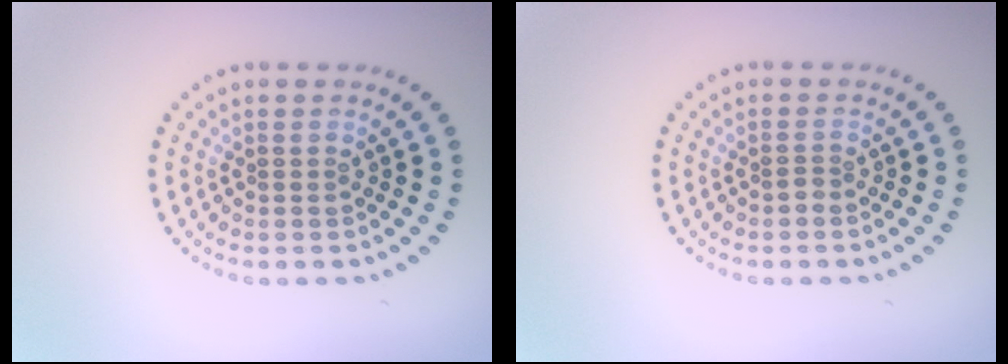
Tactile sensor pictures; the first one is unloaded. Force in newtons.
{"total": 0.7, "press": 0.5, "slide": 0.6}